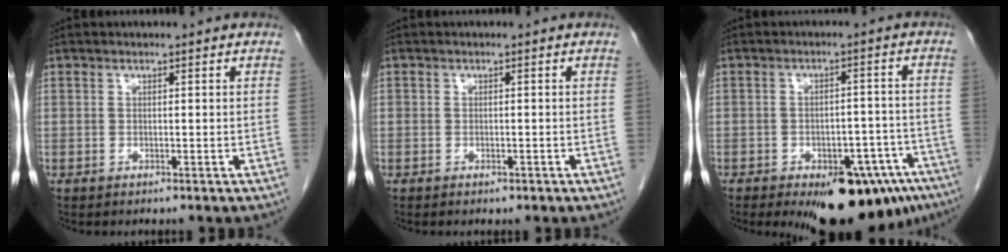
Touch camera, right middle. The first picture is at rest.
{"total": 1.2, "force": [-0.7, 0.8, 0.5], "torque": [-0.009, 0.002, -0.005]}
{"total": 15.2, "force": [-10.0, 5.9, 9.8], "torque": [-0.080, 0.019, -0.134]}